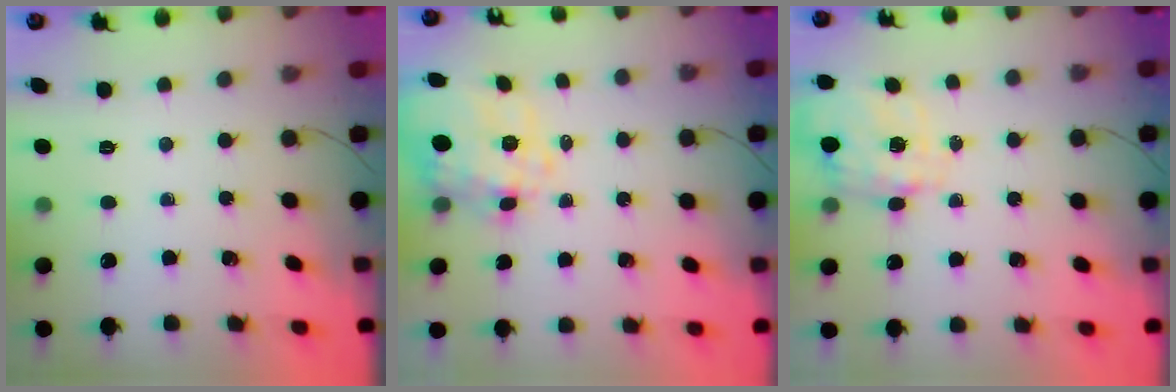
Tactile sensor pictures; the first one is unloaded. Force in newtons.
{"total": 12.9, "press": 12.5, "slide": 3.3}
{"total": 2.5, "press": 2.3, "slide": 1.0}